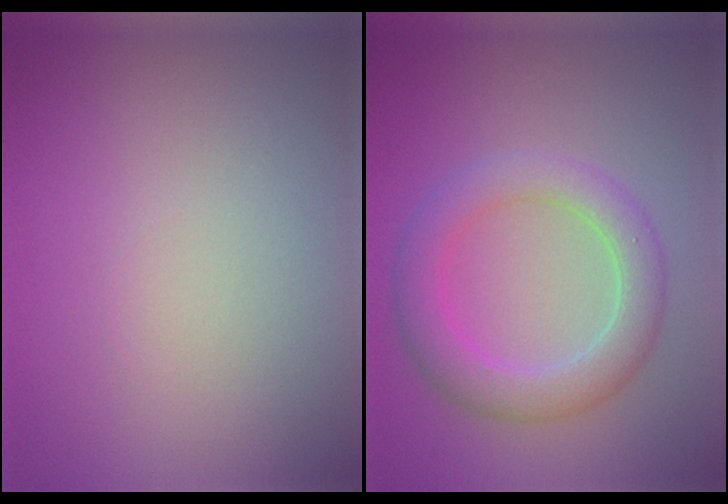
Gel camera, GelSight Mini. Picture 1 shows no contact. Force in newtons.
{"total": 4.6, "press": 4.6, "slide": 0.2}